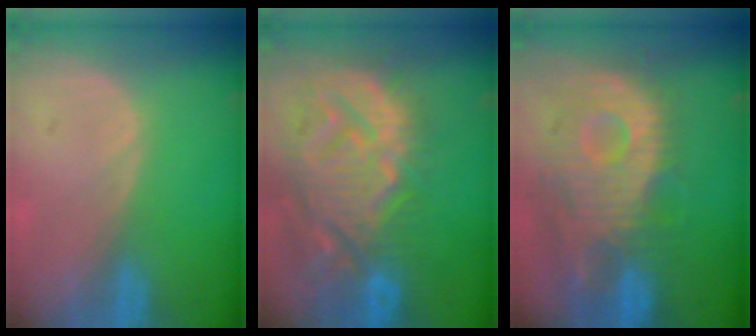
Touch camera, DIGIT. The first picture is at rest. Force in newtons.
{"total": 14.4, "press": 12.4, "slide": 7.4}
{"total": 12.3, "press": 10.8, "slide": 5.9}